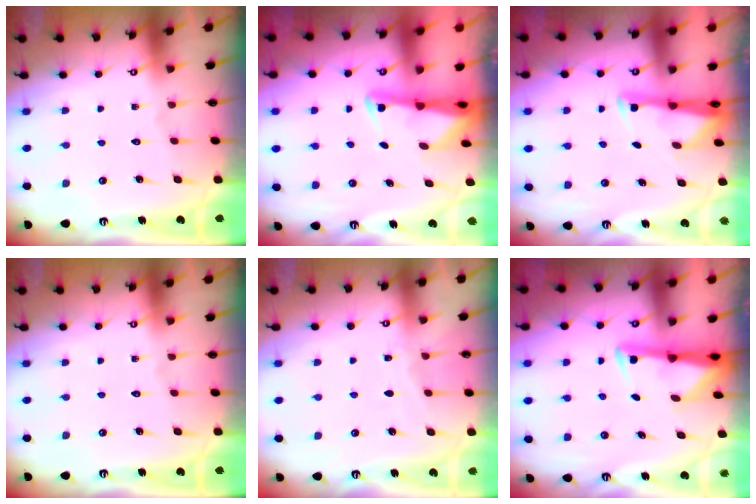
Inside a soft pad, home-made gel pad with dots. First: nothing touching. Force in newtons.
{"total": 2.3, "press": 2.2, "slide": 0.4}
{"total": 2.9, "press": 2.9, "slide": 0.4}
{"total": 0.0}
{"total": 2.6, "press": 2.6, "slide": 0.4}
{"total": 2.8, "press": 2.7, "slide": 0.6}